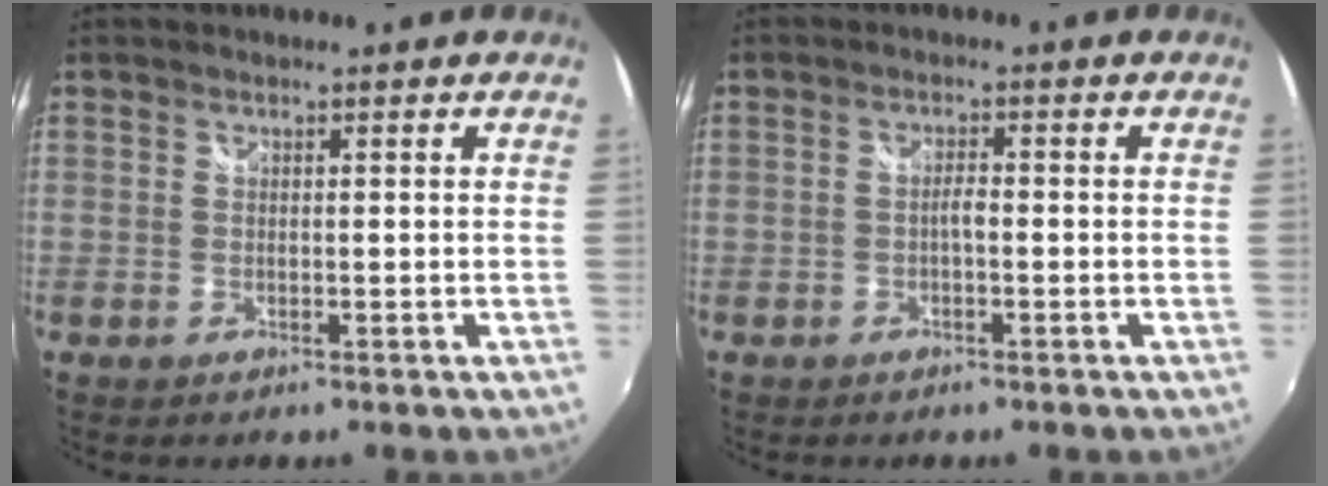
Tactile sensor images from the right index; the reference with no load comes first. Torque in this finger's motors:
{"motor_torque": [0.69, -0.03, 0.36, 0.08]}